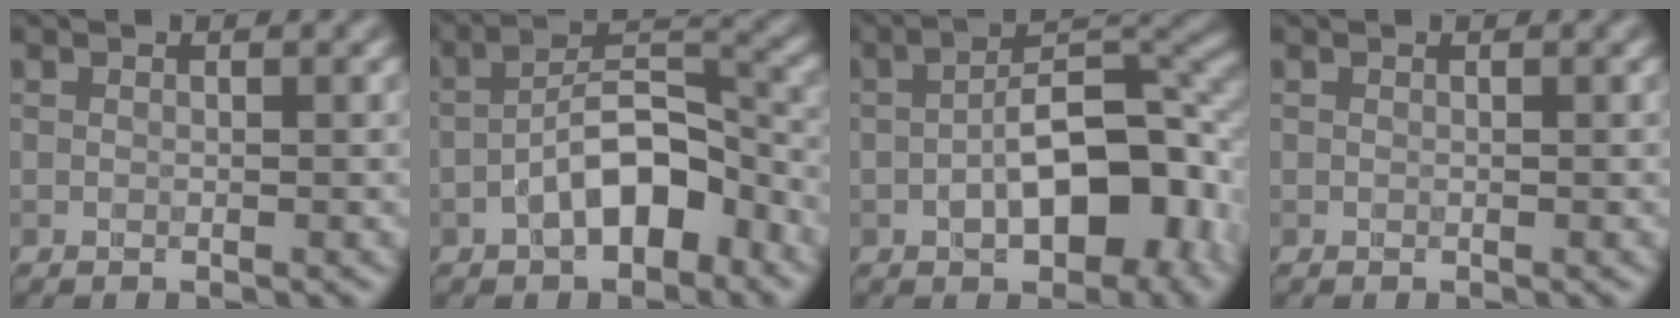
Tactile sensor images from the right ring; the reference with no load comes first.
{"total": 6.6, "force": [-2.9, 3.2, 5.0], "torque": [-0.082, 0.015, -0.052]}
{"total": 9.9, "force": [-2.4, 4.9, 8.3], "torque": [-0.120, 0.007, -0.038]}
{"total": 0.0}